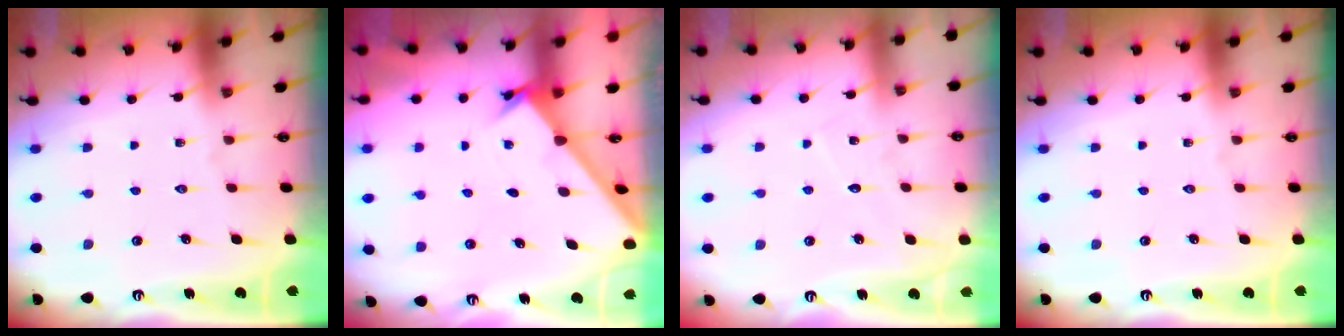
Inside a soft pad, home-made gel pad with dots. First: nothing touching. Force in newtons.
{"total": 1.5, "press": 1.4, "slide": 0.1}
{"total": 4.1, "press": 4.1, "slide": 0.5}
{"total": 0.0}